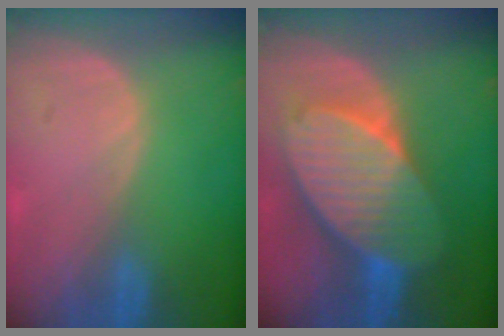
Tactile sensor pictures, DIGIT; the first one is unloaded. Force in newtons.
{"total": 10.9, "press": 10.9, "slide": 0.5}